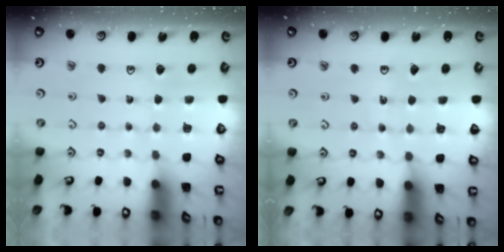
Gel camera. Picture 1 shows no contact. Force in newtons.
{"total": 2.2, "press": 2.2, "slide": 0.2}